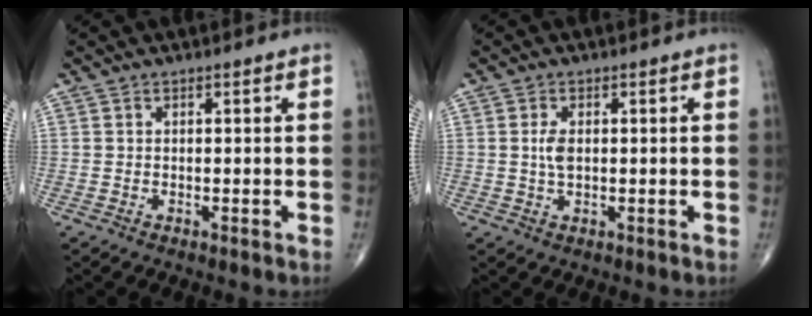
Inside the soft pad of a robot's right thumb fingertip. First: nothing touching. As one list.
[{"total": 2.8, "force": [0.3, 1.4, 2.4], "torque": [-0.051, -0.001, 0.004]}]